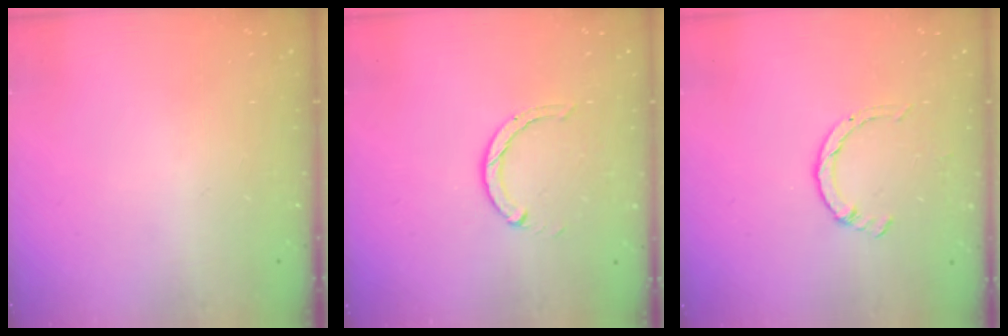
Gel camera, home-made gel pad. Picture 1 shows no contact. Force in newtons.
{"total": 2.0, "press": 2.0, "slide": 0.3}
{"total": 2.6, "press": 2.6, "slide": 0.4}